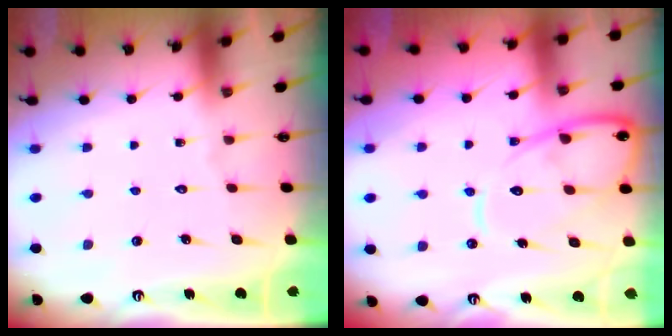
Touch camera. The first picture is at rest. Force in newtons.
{"total": 12.9, "press": 12.8, "slide": 1.1}